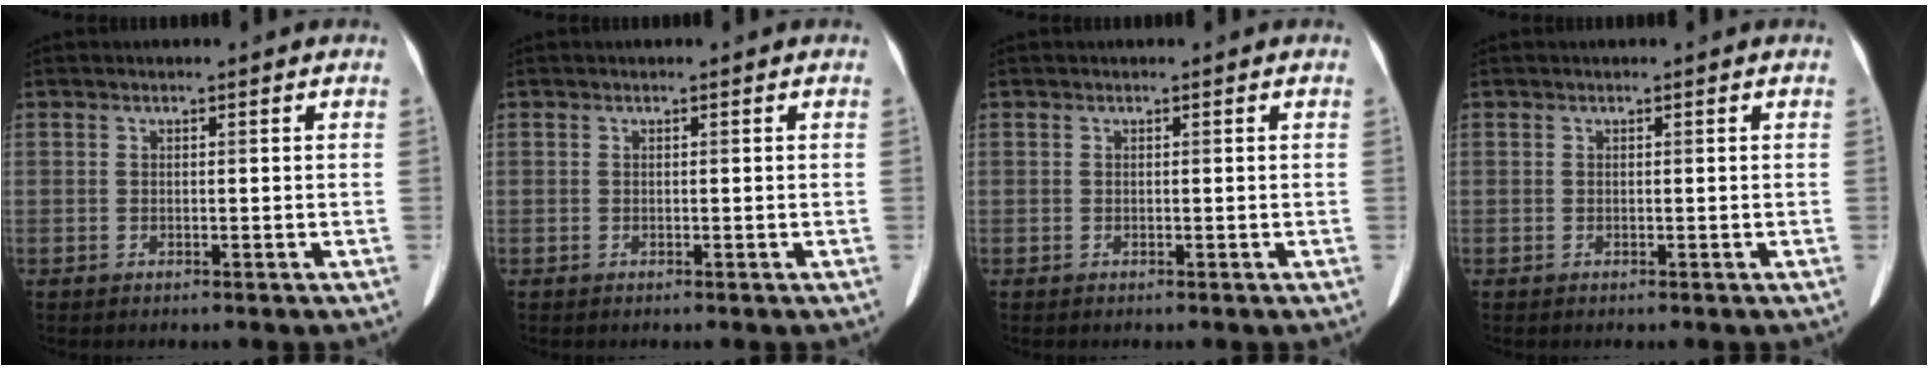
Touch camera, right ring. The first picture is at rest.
{"total": 0.0}
{"total": 0.0}
{"total": 0.0}